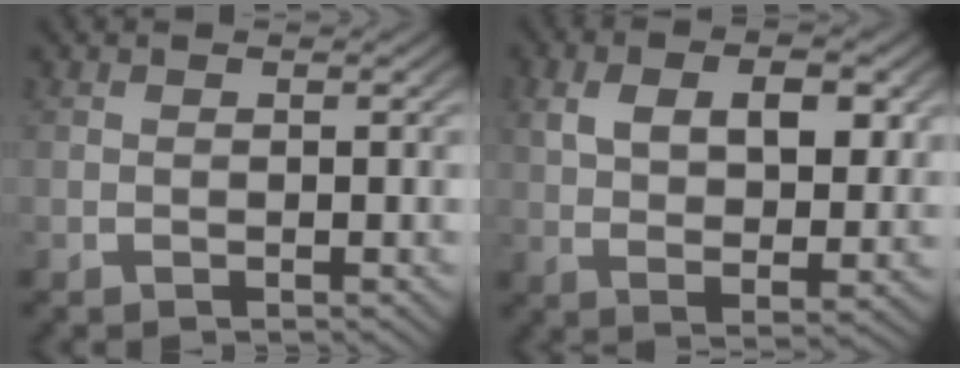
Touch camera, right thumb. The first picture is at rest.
{"total": 6.1, "force": [1.5, 3.1, 5.0], "torque": [-0.087, -0.008, 0.036]}